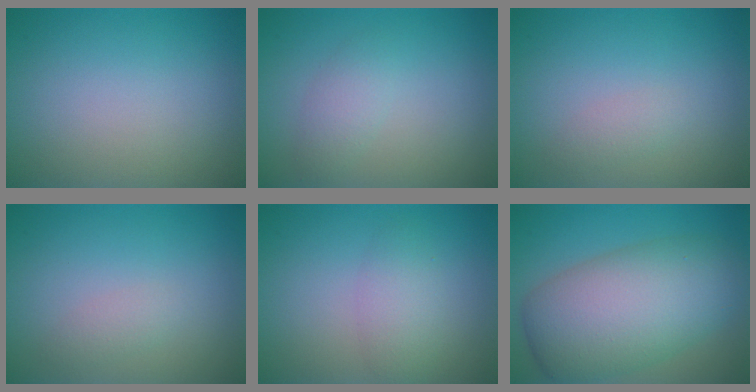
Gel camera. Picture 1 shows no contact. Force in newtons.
{"total": 1.7, "press": 1.7, "slide": 0.0}
{"total": 1.1, "press": 1.1, "slide": 0.0}
{"total": 1.1, "press": 1.1, "slide": 0.0}
{"total": 2.4, "press": 2.4, "slide": 0.0}
{"total": 10.2, "press": 10.1, "slide": 0.5}